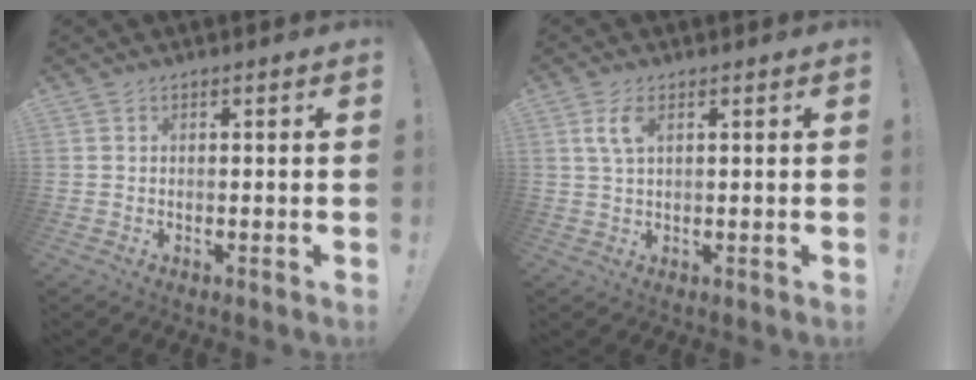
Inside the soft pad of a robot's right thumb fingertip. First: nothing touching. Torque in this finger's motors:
{"motor_torque": [0.39, 0.79, 0.54, 0.12, 0.04]}